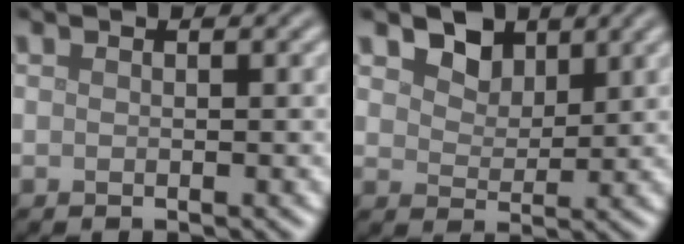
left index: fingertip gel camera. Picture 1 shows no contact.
{"total": 2.9, "force": [2.0, 1.8, 1.2], "torque": [-0.035, -0.004, 0.030]}